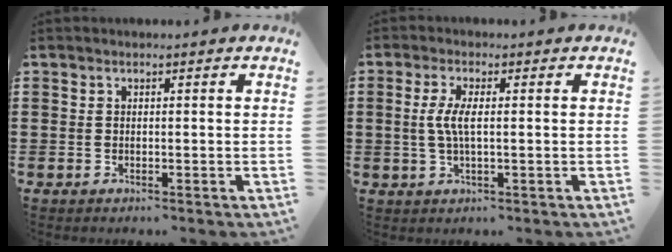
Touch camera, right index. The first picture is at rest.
{"total": 3.9, "force": [0.1, 0.9, 3.8], "torque": [-0.091, -0.009, -0.007]}